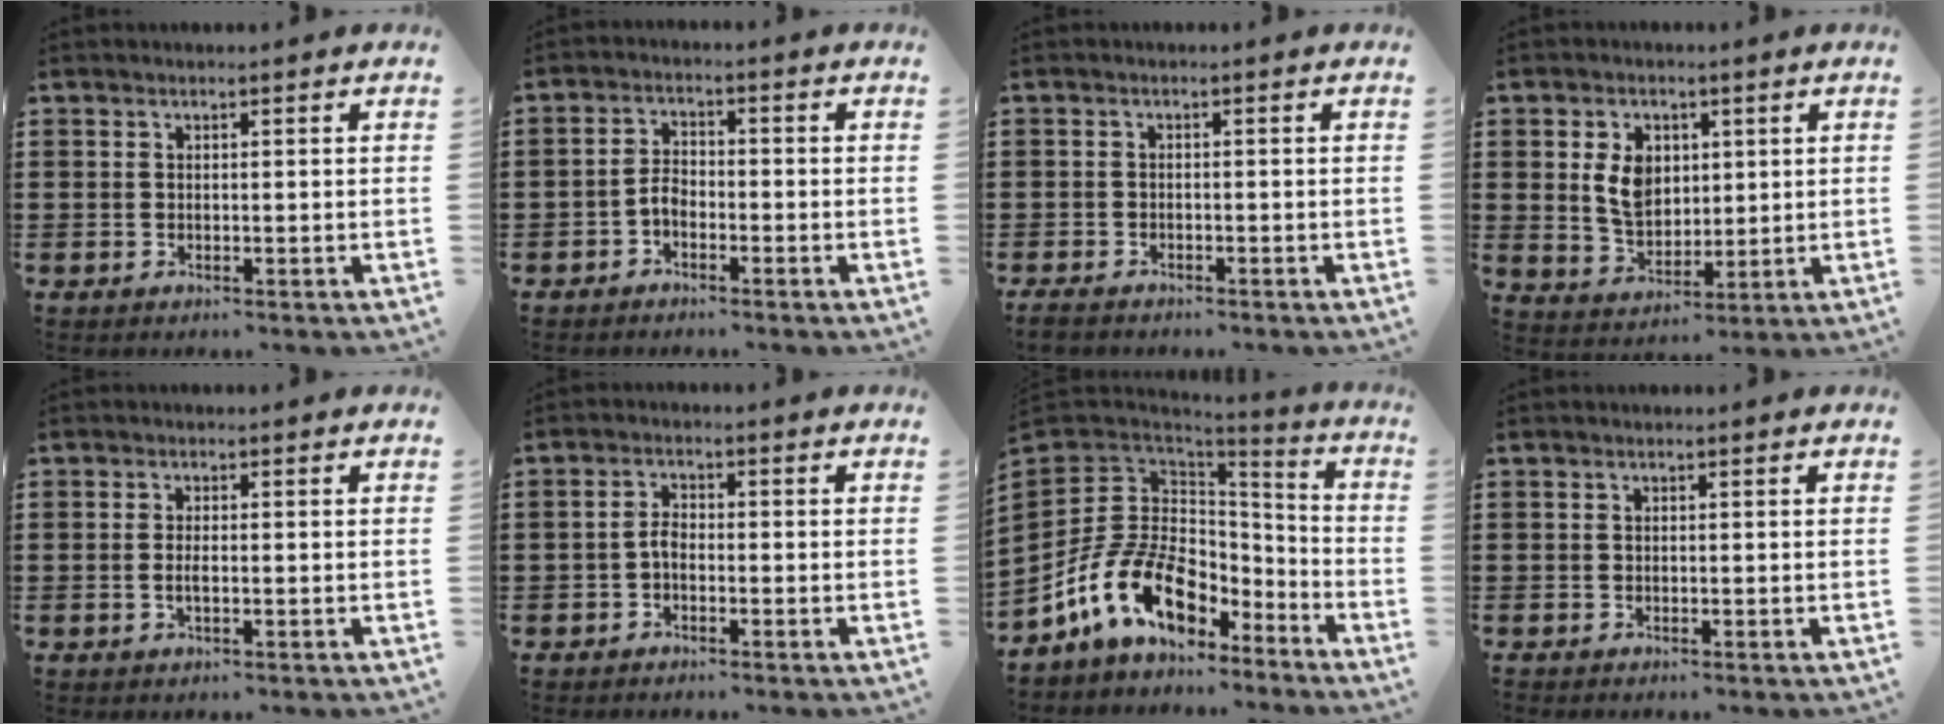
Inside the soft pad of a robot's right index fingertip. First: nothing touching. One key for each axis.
{"total": 2.9, "fx": -1.7, "fy": 1.5, "fz": 1.7, "tx": -0.043, "ty": 0.005, "tz": -0.036}
{"total": 1.2, "fx": -1.2, "fy": 0.4, "fz": 0.2, "tx": -0.007, "ty": 0.001, "tz": -0.024}
{"total": 6.8, "fx": 1.4, "fy": 5.0, "fz": 4.4, "tx": -0.099, "ty": 0.009, "tz": 0.022}
{"total": 1.5, "fx": -0.2, "fy": 0.4, "fz": 1.4, "tx": -0.026, "ty": 0.000, "tz": -0.004}
{"total": 2.3, "fx": -1.0, "fy": 1.2, "fz": 1.7, "tx": -0.042, "ty": 0.002, "tz": -0.023}
{"total": 15.7, "fx": -6.7, "fy": 10.0, "fz": 10.0, "tx": -0.237, "ty": 0.012, "tz": -0.125}
{"total": 0.0}